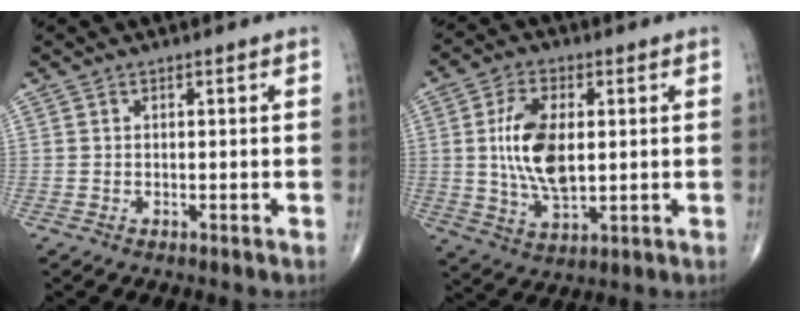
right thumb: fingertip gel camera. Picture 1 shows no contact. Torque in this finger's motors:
{"motor_torque": [1.48, 1.82, 1.15, -0.05, 0.14]}